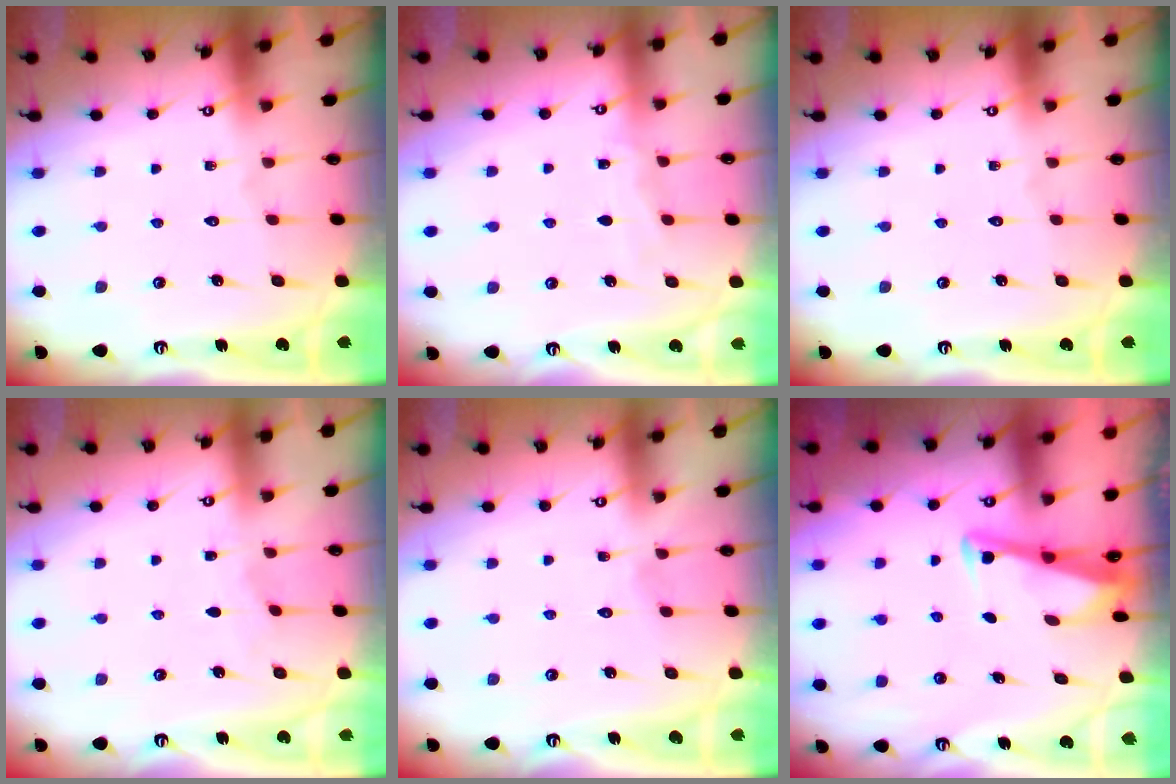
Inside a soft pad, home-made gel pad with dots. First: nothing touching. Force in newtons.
{"total": 4.1, "press": 4.0, "slide": 0.5}
{"total": 0.0}
{"total": 1.8, "press": 1.8, "slide": 0.3}
{"total": 2.6, "press": 2.6, "slide": 0.2}
{"total": 3.5, "press": 3.5, "slide": 0.3}